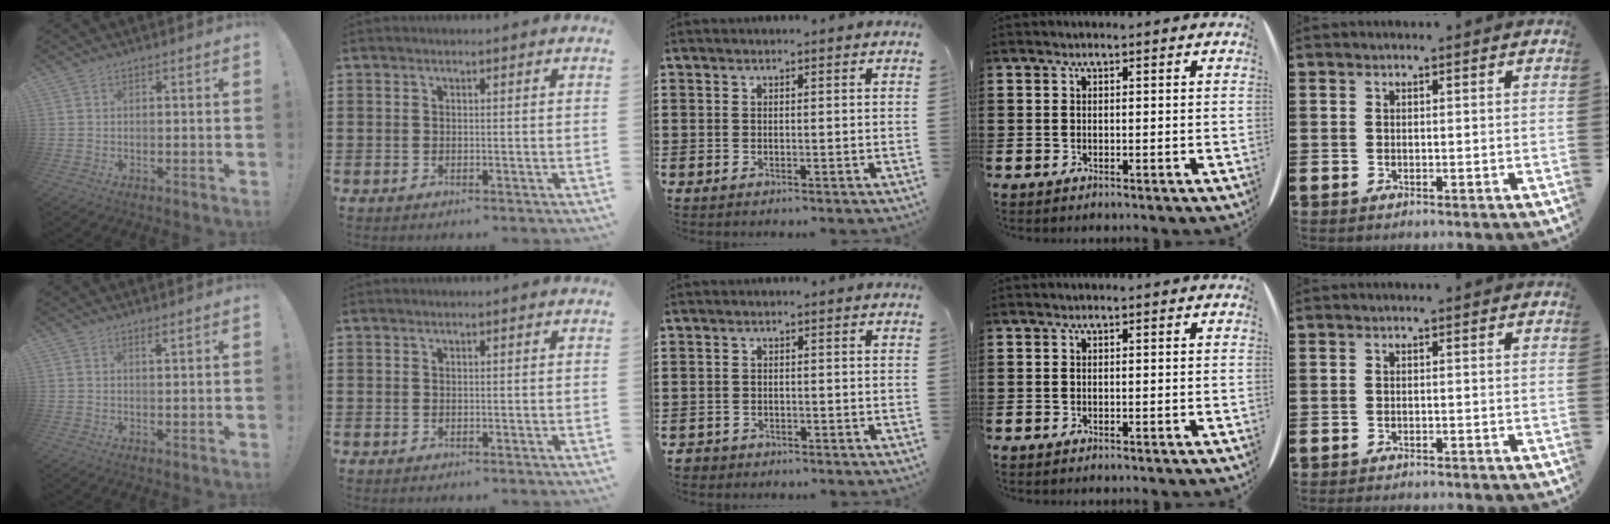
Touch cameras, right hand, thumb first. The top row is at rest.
{"thumb": {"total": 1.2, "force": [0.9, 0.0, 0.8], "torque": [-0.015, -0.001, 0.016]}, "middle": {"total": 1.1, "force": [-1.0, 0.5, 0.0], "torque": [-0.003, 0.002, -0.022]}, "little": {"total": 0.6, "force": [-0.6, 0.0, 0.0], "torque": [-0.002, -0.001, -0.013]}}